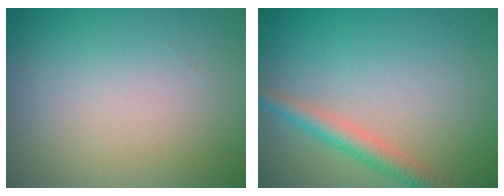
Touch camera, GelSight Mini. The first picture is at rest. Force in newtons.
{"total": 2.9, "press": 2.9, "slide": 0.1}